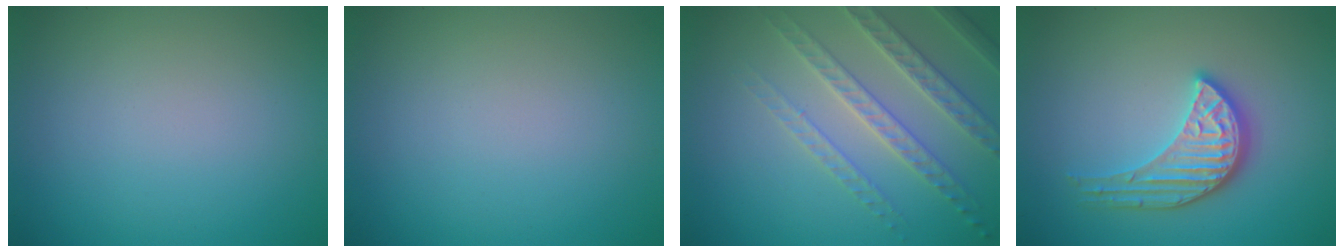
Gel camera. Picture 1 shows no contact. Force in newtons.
{"total": 0.0}
{"total": 3.8, "press": 3.6, "slide": 1.0}
{"total": 3.9, "press": 3.5, "slide": 1.6}